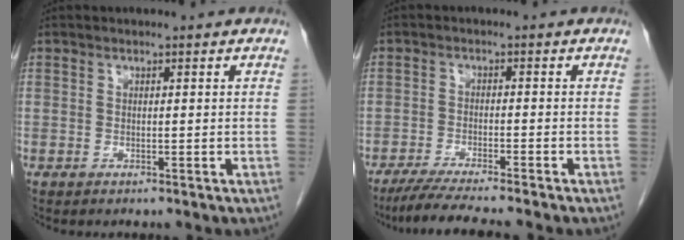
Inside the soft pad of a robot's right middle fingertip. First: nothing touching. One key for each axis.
{"total": 8.2, "fx": -7.0, "fy": -0.7, "fz": 4.2, "tx": -0.067, "ty": -0.026, "tz": -0.114}